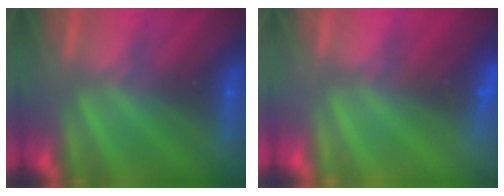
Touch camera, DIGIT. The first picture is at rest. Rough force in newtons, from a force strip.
{"total": 2.4}